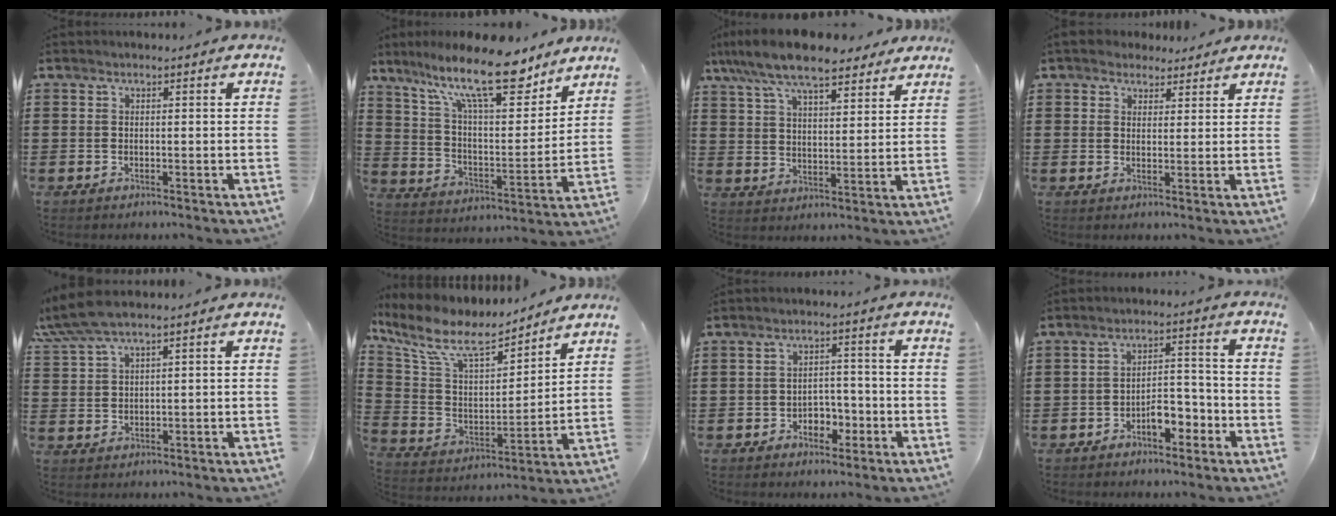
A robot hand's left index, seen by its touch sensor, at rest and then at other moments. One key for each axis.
{"total": 15.9, "fx": 11.1, "fy": 4.5, "fz": 10.5, "tx": -0.200, "ty": -0.051, "tz": 0.187}
{"total": 10.3, "fx": 8.6, "fy": 2.4, "fz": 5.1, "tx": -0.128, "ty": -0.022, "tz": 0.157}
{"total": 3.5, "fx": 3.0, "fy": 1.7, "fz": 0.6, "tx": -0.023, "ty": 0.003, "tz": 0.058}
{"total": 4.9, "fx": 3.8, "fy": 0.5, "fz": 3.0, "tx": -0.069, "ty": -0.002, "tz": 0.070}
{"total": 10.1, "fx": 7.7, "fy": 3.2, "fz": 5.8, "tx": -0.145, "ty": -0.041, "tz": 0.130}
{"total": 3.4, "fx": -2.0, "fy": 2.3, "fz": 1.6, "tx": -0.034, "ty": 0.005, "tz": -0.042}
{"total": 5.0, "fx": -3.1, "fy": 2.3, "fz": 3.2, "tx": -0.055, "ty": 0.013, "tz": -0.060}